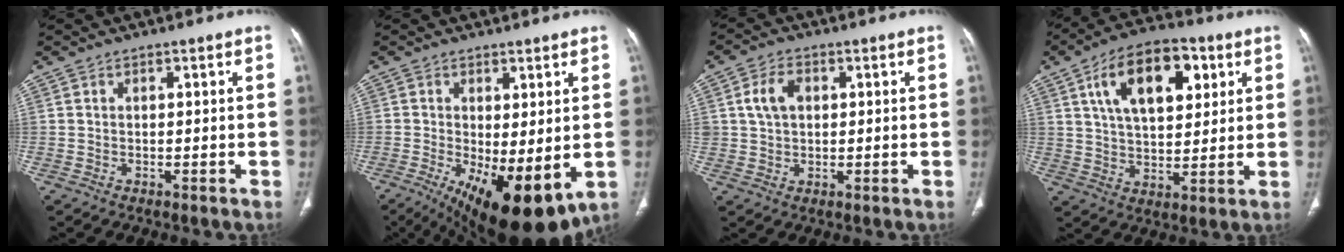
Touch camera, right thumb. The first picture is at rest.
{"total": 14.7, "force": [-4.1, 5.6, 12.9], "torque": [-0.197, -0.025, -0.042]}
{"total": 5.4, "force": [1.3, 3.8, 3.6], "torque": [-0.063, 0.006, 0.024]}
{"total": 16.6, "force": [6.4, 8.9, 12.4], "torque": [-0.169, -0.006, 0.106]}